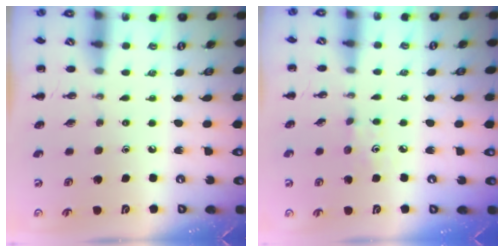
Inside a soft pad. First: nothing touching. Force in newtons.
{"total": 3.5, "press": 3.3, "slide": 1.0}